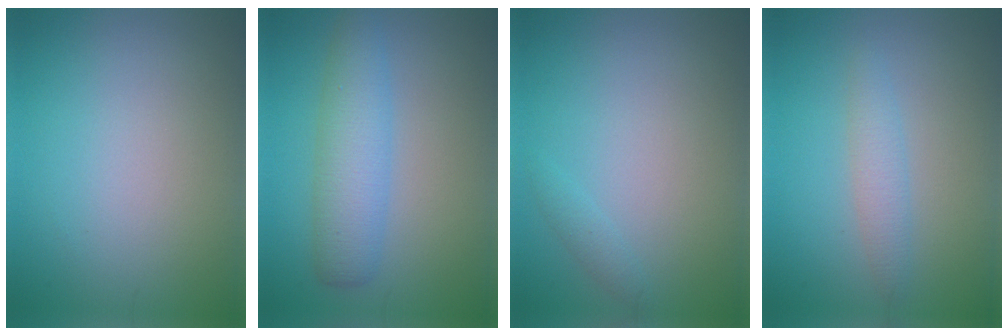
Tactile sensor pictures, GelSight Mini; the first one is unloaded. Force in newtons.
{"total": 4.3, "press": 4.3, "slide": 0.1}
{"total": 0.8, "press": 0.8, "slide": 0.0}
{"total": 1.9, "press": 1.9, "slide": 0.0}